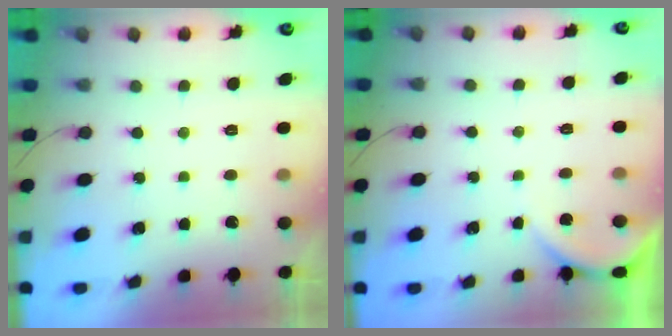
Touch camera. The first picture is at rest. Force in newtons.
{"total": 1.6, "press": 1.6, "slide": 0.1}